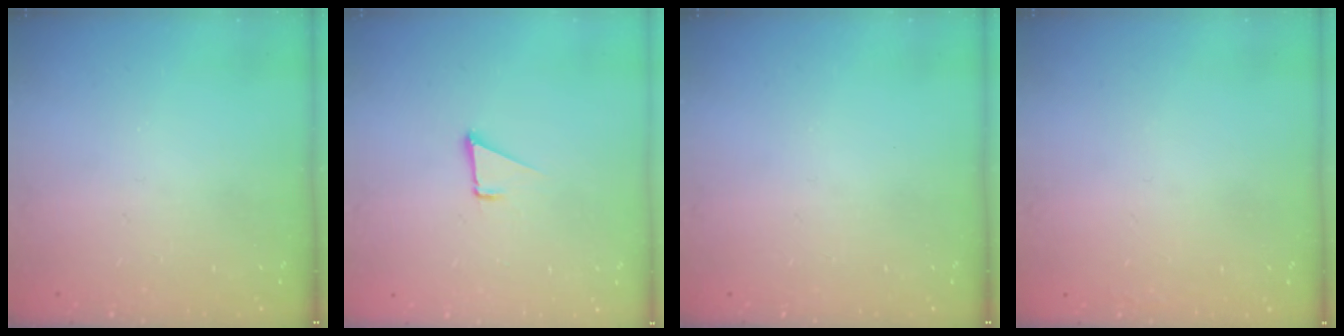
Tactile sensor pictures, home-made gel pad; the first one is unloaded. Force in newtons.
{"total": 1.6, "press": 1.5, "slide": 0.1}
{"total": 0.0}
{"total": 1.6, "press": 1.5, "slide": 0.1}